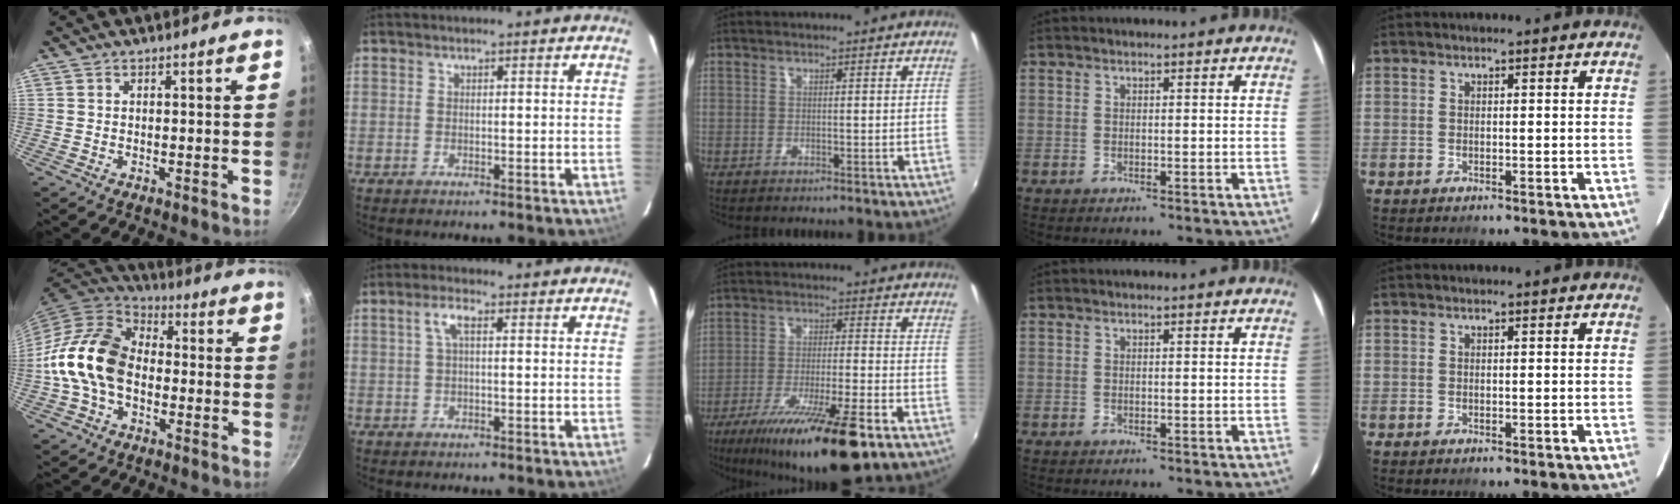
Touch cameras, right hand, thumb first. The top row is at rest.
{"thumb": {"total": 15.5, "force": [-2.1, 11.0, 10.7], "torque": [-0.170, 0.036, -0.055]}, "index": {"total": 2.7, "force": [0.5, 0.7, 2.6], "torque": [-0.054, 0.008, 0.010]}, "middle": {"total": 17.6, "force": [-11.3, 2.1, 13.3], "torque": [-0.240, -0.037, -0.184]}}